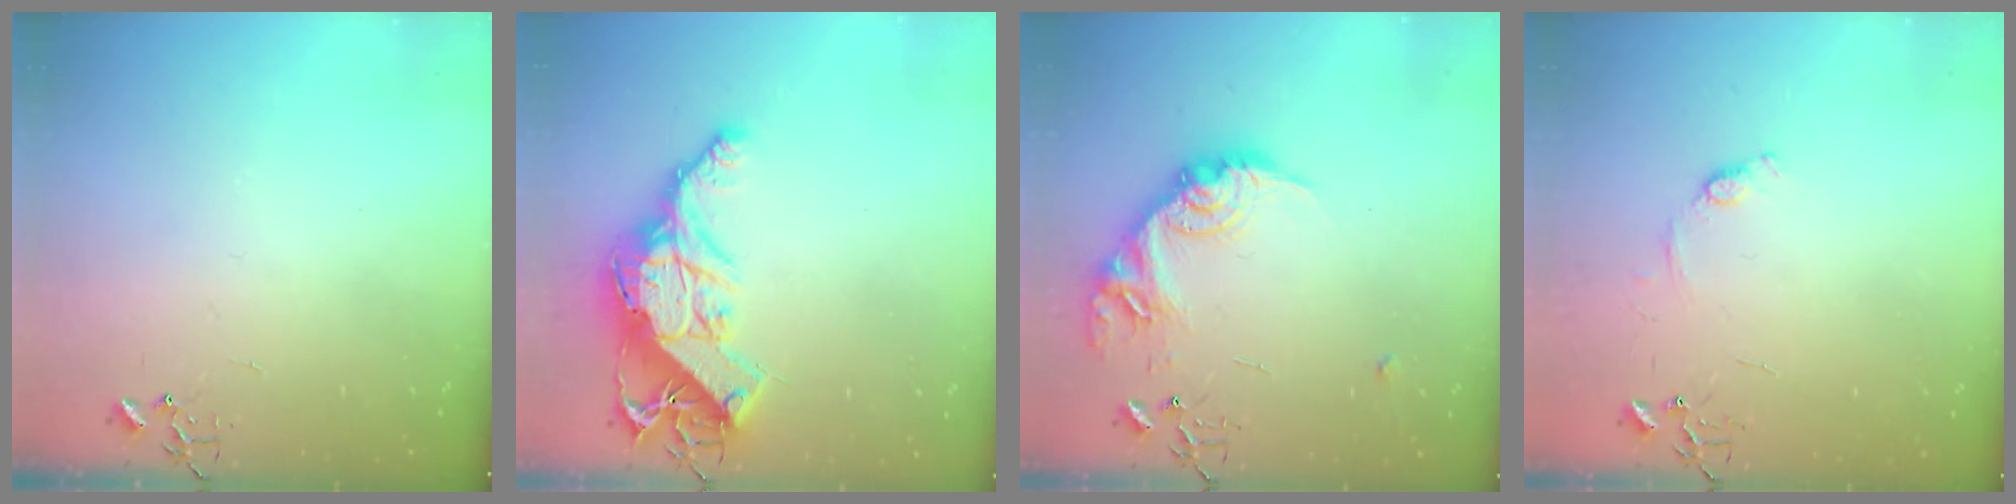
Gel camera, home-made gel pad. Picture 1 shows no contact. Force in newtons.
{"total": 18.1, "press": 18.0, "slide": 1.6}
{"total": 17.6, "press": 17.6, "slide": 0.8}
{"total": 7.3, "press": 7.3, "slide": 0.7}